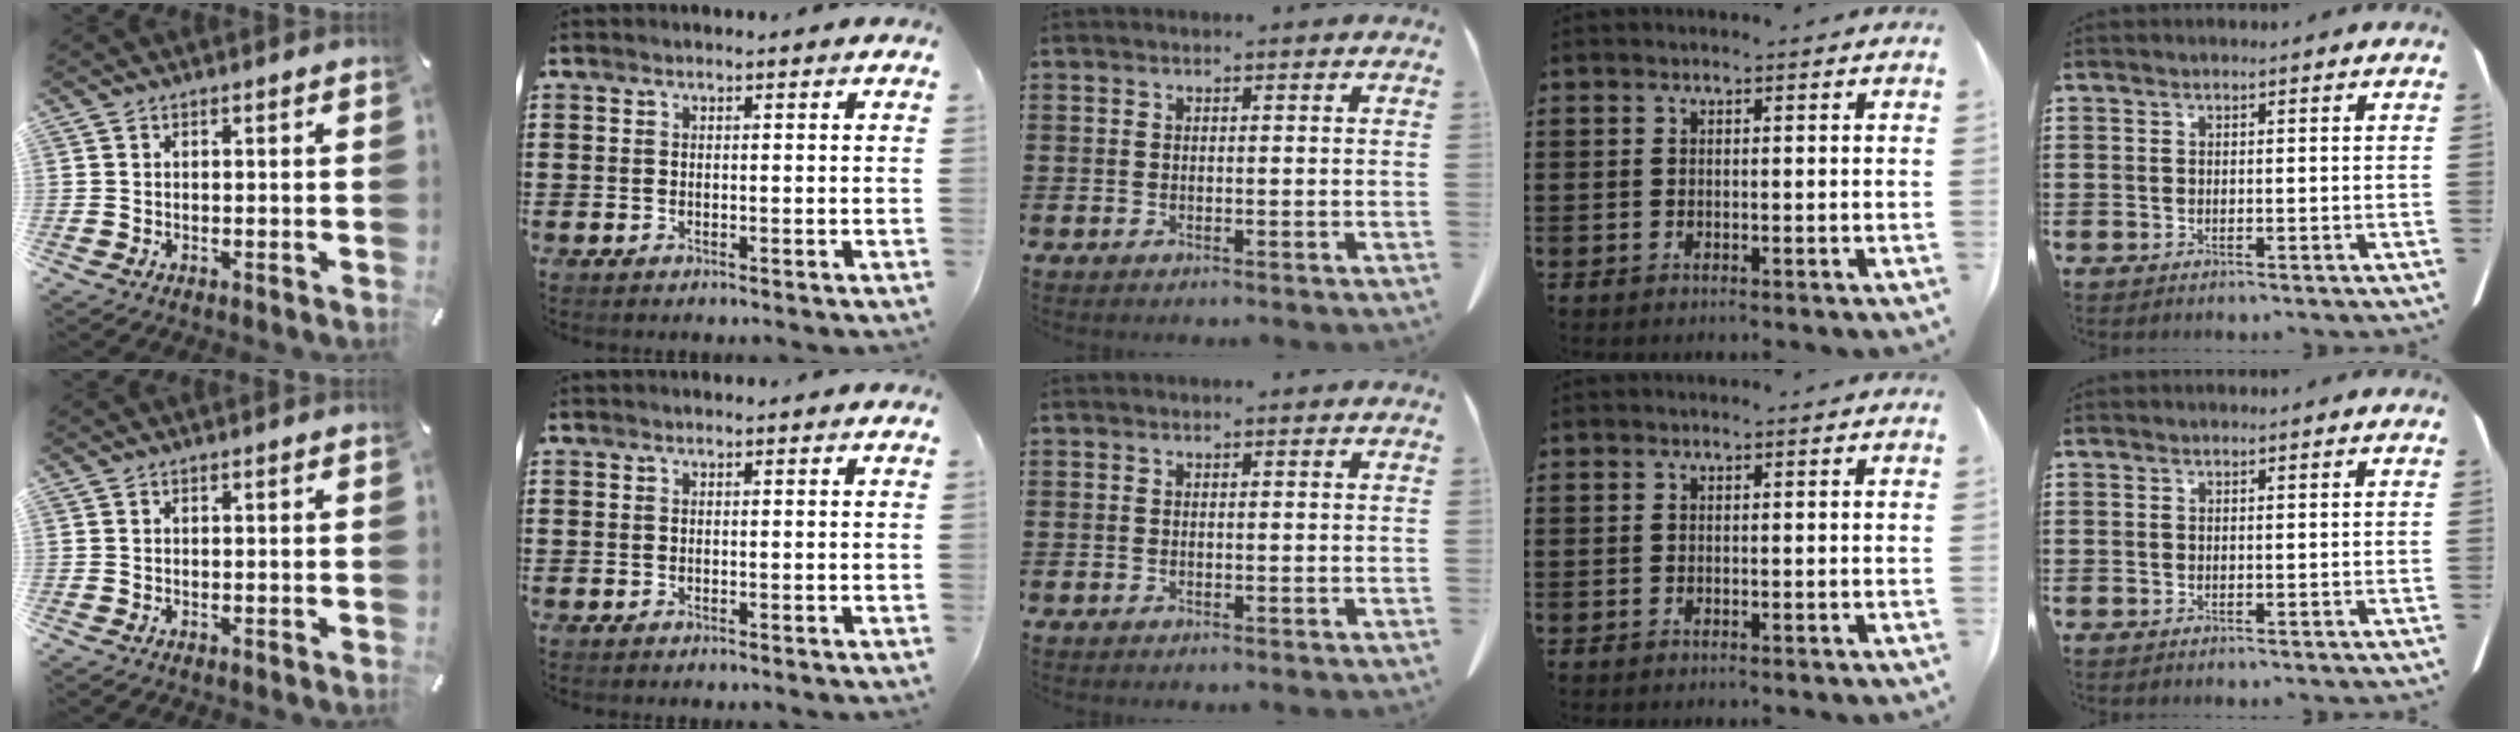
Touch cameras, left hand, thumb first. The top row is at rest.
{}